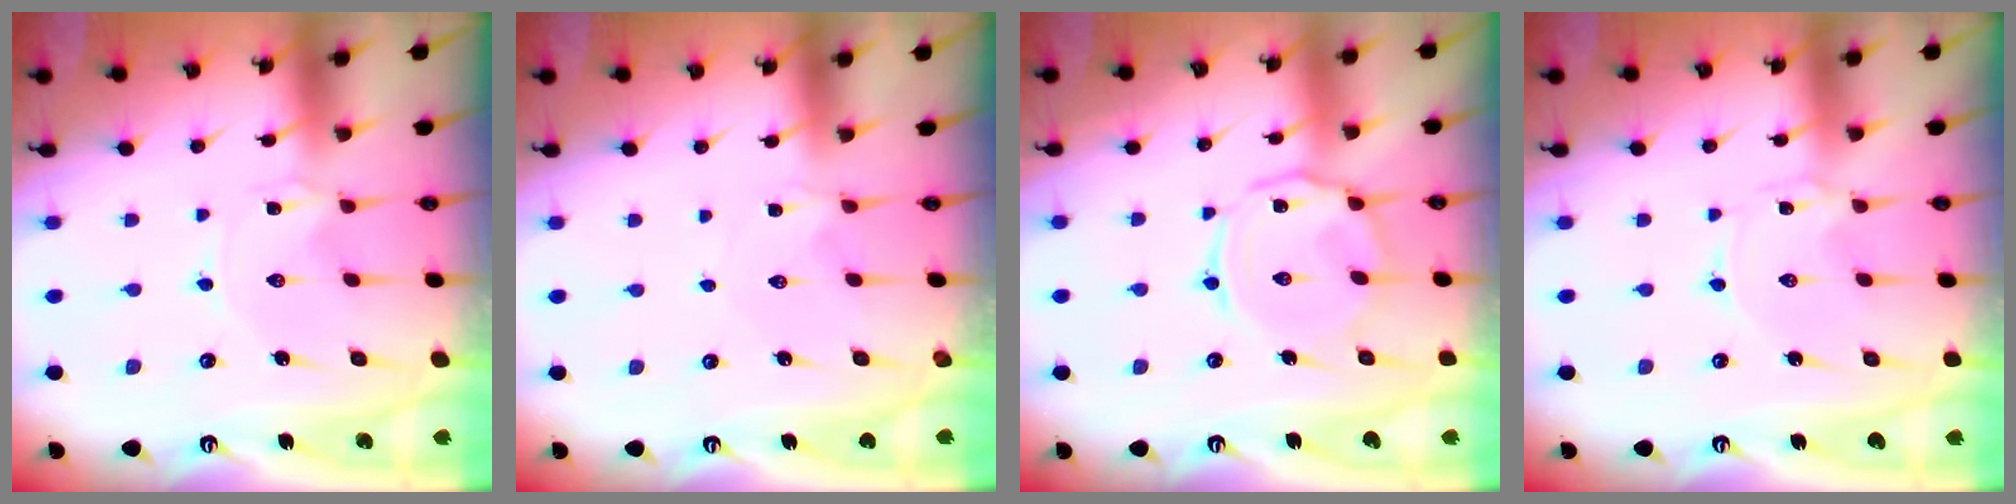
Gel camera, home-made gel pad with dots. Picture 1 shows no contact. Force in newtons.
{"total": 1.8, "press": 1.7, "slide": 0.4}
{"total": 9.0, "press": 9.0, "slide": 0.8}
{"total": 0.0}